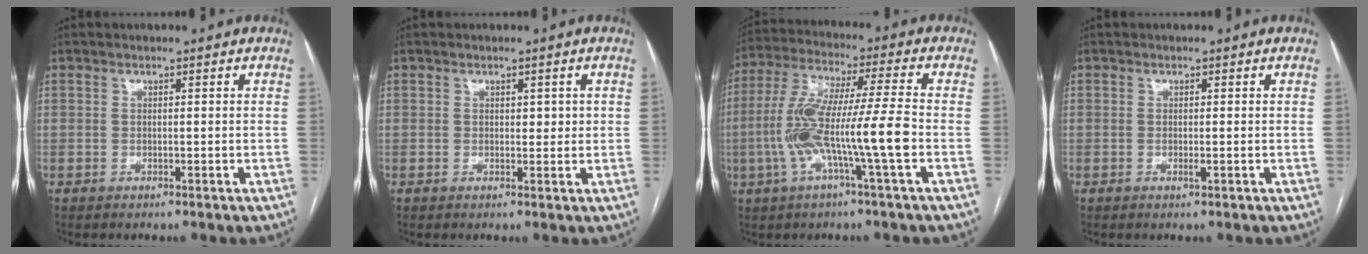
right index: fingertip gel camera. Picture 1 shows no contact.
{"total": 1.9, "force": [0.5, 1.1, 1.4], "torque": [-0.015, 0.002, 0.007]}
{"total": 13.1, "force": [-3.3, -0.3, 12.6], "torque": [-0.258, 0.008, -0.068]}
{"total": 0.7, "force": [-0.1, 0.0, 0.7], "torque": [-0.015, -0.004, -0.001]}